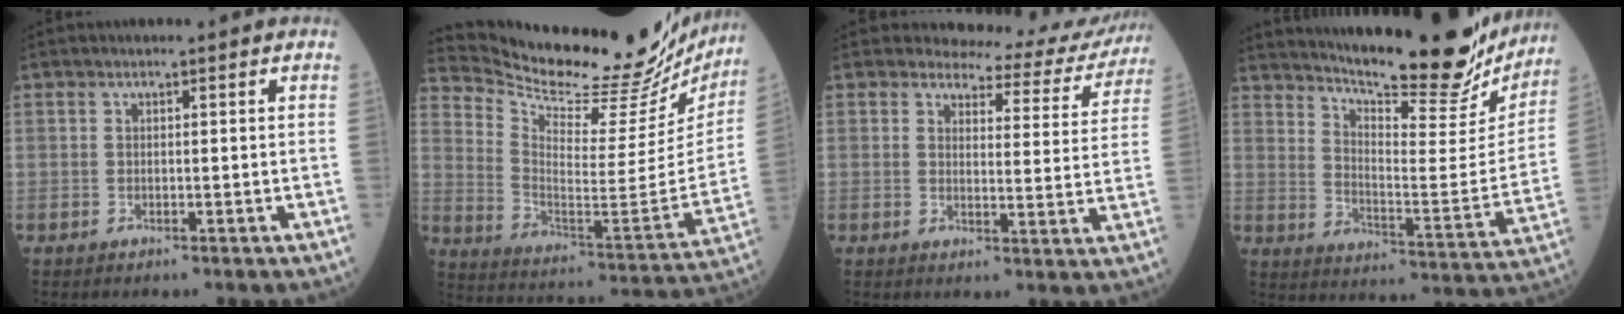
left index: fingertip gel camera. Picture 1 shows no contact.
{"total": 27.1, "force": [25.2, 5.3, 8.5], "torque": [-0.141, -0.091, 0.338]}
{"total": 11.1, "force": [10.6, 3.3, 0.7], "torque": [0.018, -0.037, 0.093]}
{"total": 24.6, "force": [21.7, 4.3, 10.7], "torque": [-0.165, -0.060, 0.285]}